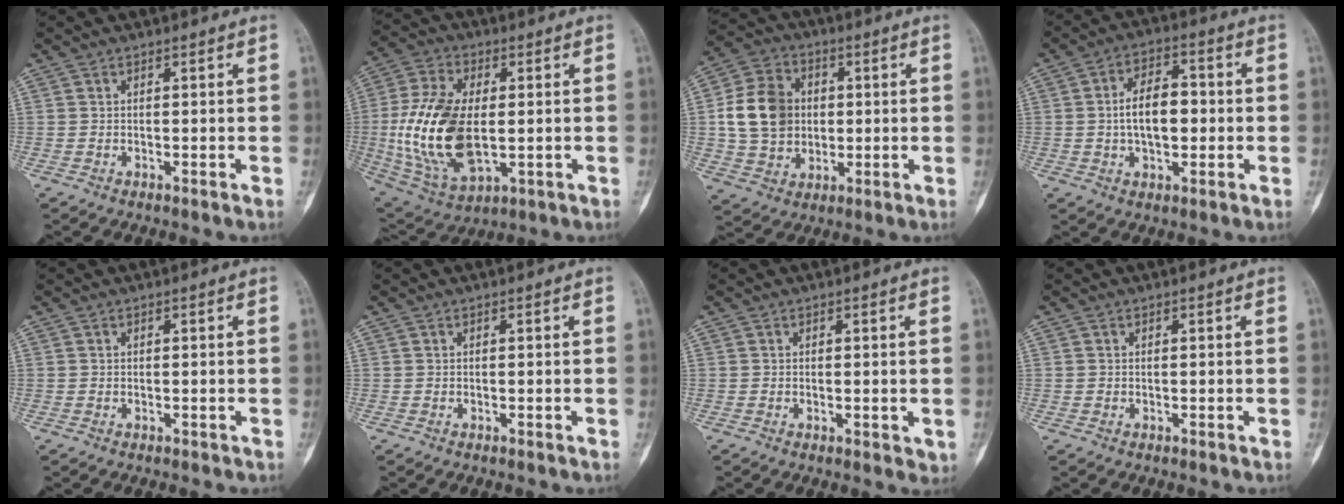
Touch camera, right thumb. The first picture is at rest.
{"total": 19.4, "force": [-0.7, 10.7, 16.1], "torque": [-0.327, -0.006, 0.000]}
{"total": 13.6, "force": [1.0, 11.1, 7.8], "torque": [-0.121, 0.010, 0.020]}
{"total": 9.7, "force": [-0.3, 5.5, 8.0], "torque": [-0.117, 0.018, -0.009]}
{"total": 0.0}
{"total": 0.0}
{"total": 2.1, "force": [-0.1, 1.0, 1.9], "torque": [-0.022, -0.007, -0.002]}
{"total": 0.0}